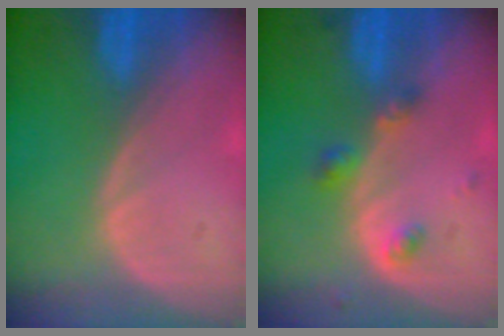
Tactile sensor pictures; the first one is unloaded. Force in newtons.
{"total": 3.4, "press": 3.4, "slide": 0.5}